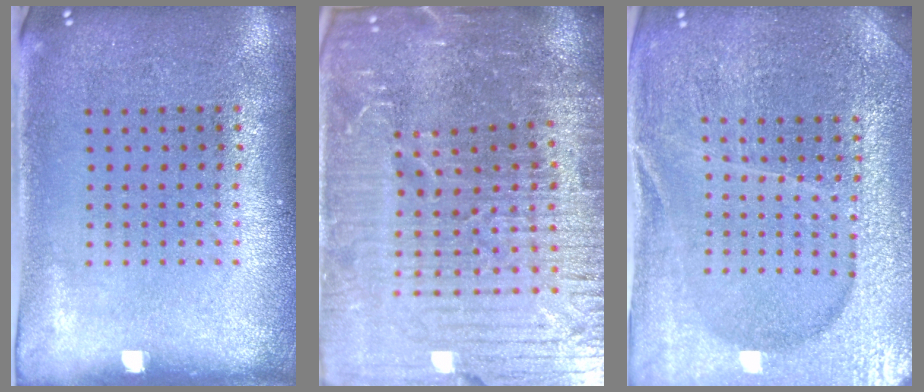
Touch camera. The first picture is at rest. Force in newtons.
{"total": 6.9, "press": 6.0, "slide": 3.4}
{"total": 4.8, "press": 4.4, "slide": 1.8}